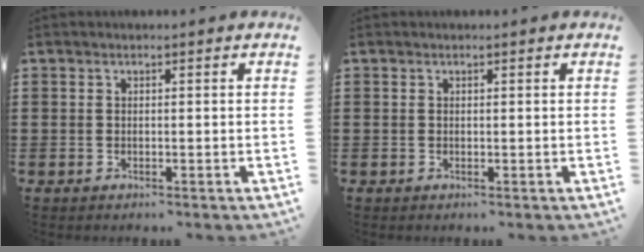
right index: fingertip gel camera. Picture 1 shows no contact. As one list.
[{"total": 0.0}]